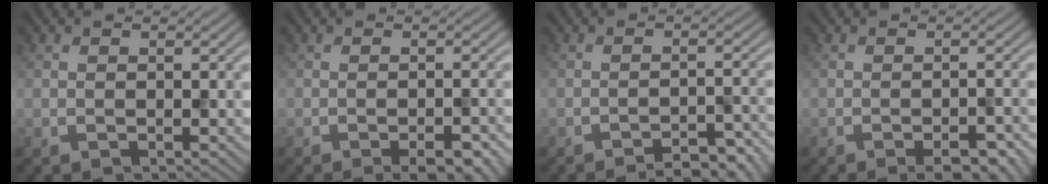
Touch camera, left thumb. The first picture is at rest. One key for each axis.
{"total": 4.2, "fx": -2.7, "fy": 0.9, "fz": 3.1, "tx": -0.046, "ty": 0.001, "tz": -0.028}
{"total": 4.7, "fx": -4.1, "fy": 0.6, "fz": 2.3, "tx": -0.041, "ty": 0.013, "tz": -0.055}
{"total": 4.1, "fx": -2.8, "fy": 1.1, "fz": 2.9, "tx": -0.041, "ty": 0.002, "tz": -0.031}